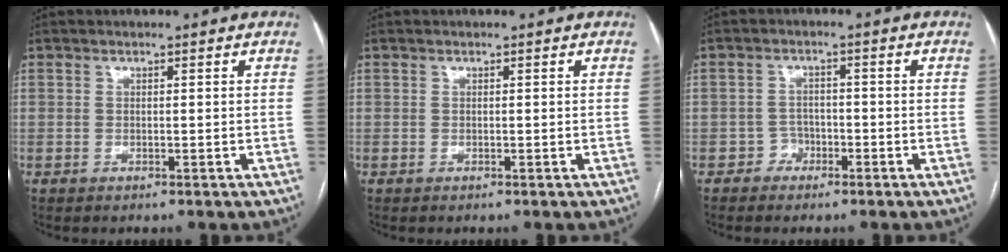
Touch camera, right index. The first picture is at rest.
{"total": 0.0}
{"total": 2.3, "force": [-1.4, 1.8, 0.1], "torque": [0.006, 0.012, -0.029]}